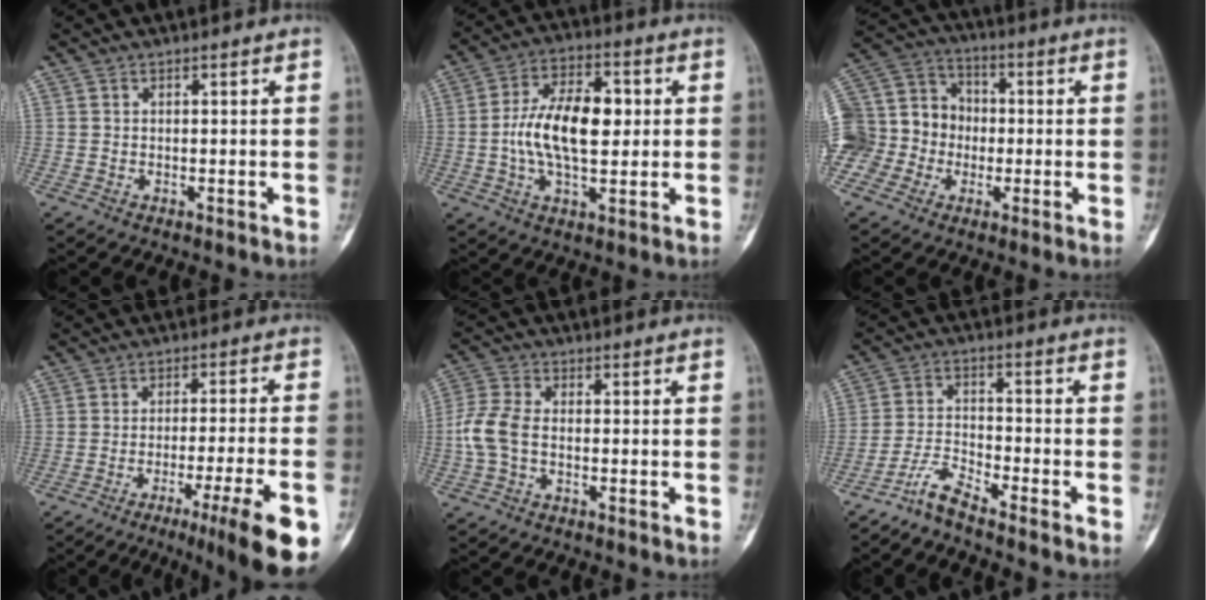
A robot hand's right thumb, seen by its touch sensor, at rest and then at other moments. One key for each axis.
{"total": 14.0, "fx": 0.5, "fy": 7.3, "fz": 11.9, "tx": -0.199, "ty": 0.015, "tz": 0.005}
{"total": 20.4, "fx": -3.2, "fy": 18.0, "fz": 9.0, "tx": -0.210, "ty": 0.074, "tz": -0.057}
{"total": 15.5, "fx": -8.1, "fy": 1.0, "fz": 13.2, "tx": -0.156, "ty": 0.018, "tz": -0.116}
{"total": 6.4, "fx": -1.2, "fy": 3.8, "fz": 5.0, "tx": -0.128, "ty": 0.016, "tz": -0.030}
{"total": 5.1, "fx": -4.6, "fy": -0.1, "fz": 2.2, "tx": -0.051, "ty": 0.023, "tz": -0.101}